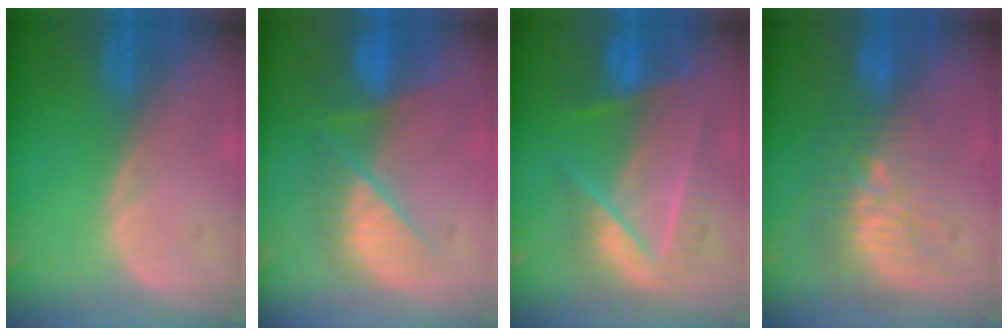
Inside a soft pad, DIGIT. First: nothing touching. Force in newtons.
{"total": 9.0, "press": 7.7, "slide": 4.6}
{"total": 7.5, "press": 7.4, "slide": 1.1}
{"total": 10.3, "press": 8.9, "slide": 5.1}